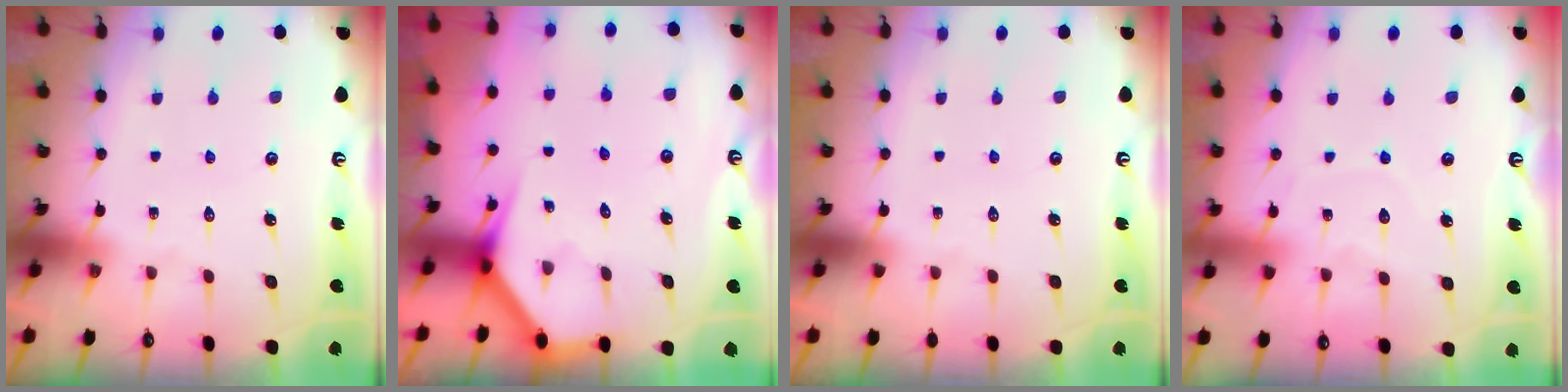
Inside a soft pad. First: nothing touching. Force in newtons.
{"total": 3.6, "press": 3.6, "slide": 0.3}
{"total": 0.0}
{"total": 6.4, "press": 6.3, "slide": 0.6}